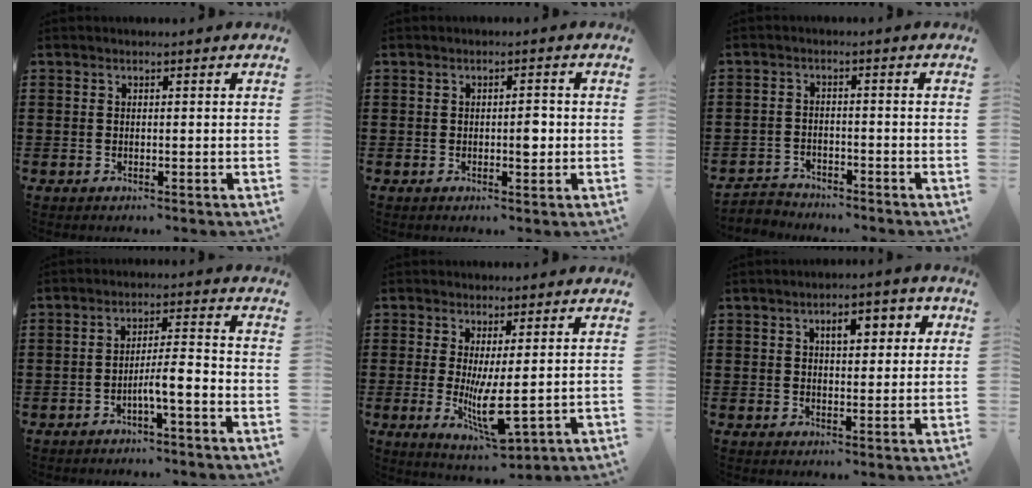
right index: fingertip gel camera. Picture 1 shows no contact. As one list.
[{"total": 2.5, "force": [-0.2, 1.0, 2.3], "torque": [-0.035, -0.003, -0.006]}, {"total": 2.7, "force": [-2.6, 0.6, -0.3], "torque": [-0.004, 0.001, -0.059]}, {"total": 4.7, "force": [-2.5, 0.2, 4.0], "torque": [-0.070, -0.001, -0.045]}, {"total": 7.7, "force": [-1.5, 1.6, 7.4], "torque": [-0.152, -0.026, -0.024]}, {"total": 4.5, "force": [1.5, 2.2, 3.6], "torque": [-0.054, 0.003, 0.017]}]